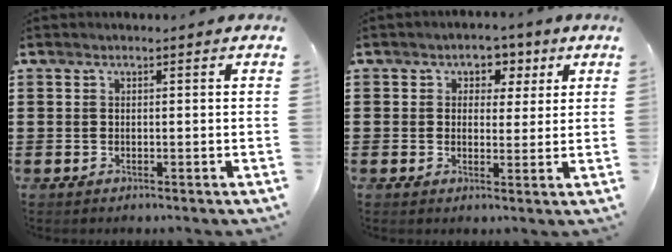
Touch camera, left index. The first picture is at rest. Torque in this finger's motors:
{"motor_torque": [-0.81, 1.33, -0.34, -0.21]}